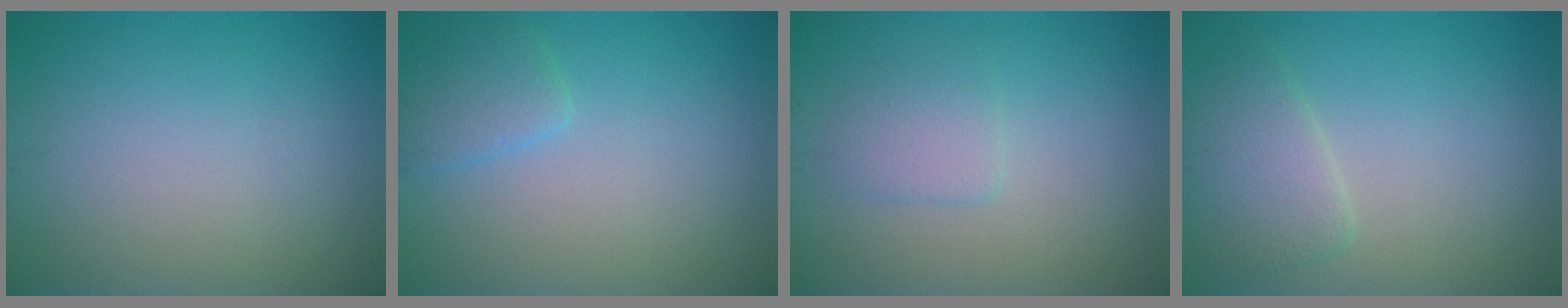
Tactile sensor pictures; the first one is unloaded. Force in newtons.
{"total": 2.1, "press": 2.1, "slide": 0.2}
{"total": 2.0, "press": 2.0, "slide": 0.2}
{"total": 3.1, "press": 3.1, "slide": 0.4}